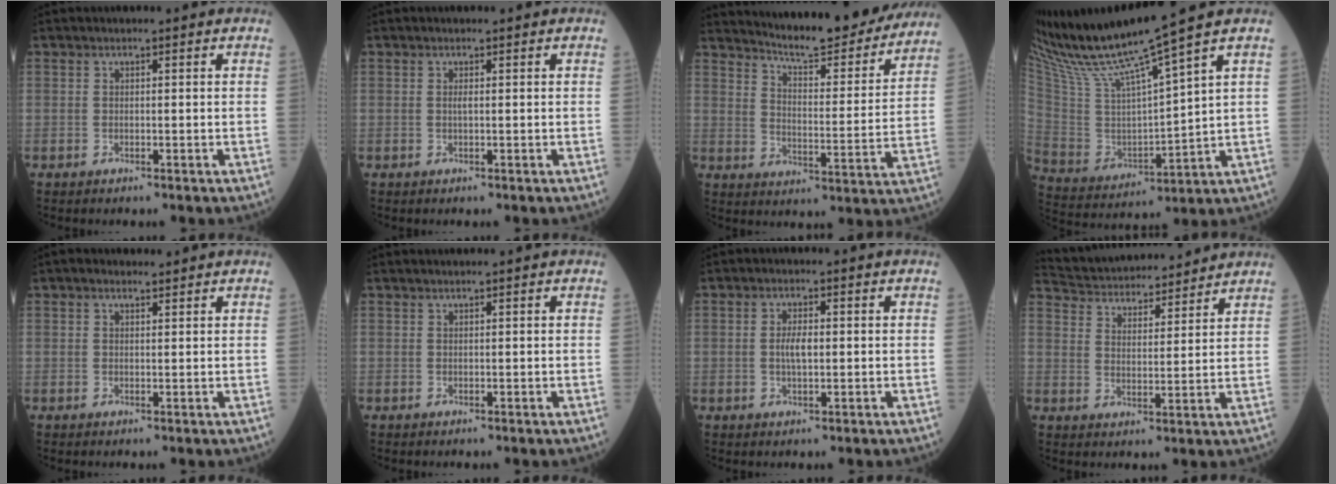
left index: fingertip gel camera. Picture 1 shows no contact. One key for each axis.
{"total": 0.6, "fx": 0.1, "fy": 0.1, "fz": 0.6, "tx": -0.015, "ty": 0.000, "tz": 0.002}
{"total": 18.9, "fx": 17.5, "fy": 1.7, "fz": 6.9, "tx": -0.099, "ty": -0.046, "tz": 0.233}
{"total": 14.7, "fx": 12.3, "fy": -2.6, "fz": 7.5, "tx": -0.155, "ty": -0.014, "tz": 0.246}
{"total": 1.5, "fx": 1.2, "fy": 0.6, "fz": 0.7, "tx": -0.021, "ty": 0.010, "tz": 0.019}
{"total": 0.7, "fx": 0.6, "fy": -0.1, "fz": 0.3, "tx": -0.009, "ty": 0.007, "tz": 0.014}
{"total": 2.9, "fx": 0.1, "fy": 1.0, "fz": 2.7, "tx": -0.056, "ty": 0.001, "tz": 0.001}
{"total": 15.5, "fx": 14.7, "fy": 2.5, "fz": 4.1, "tx": -0.074, "ty": 0.027, "tz": 0.229}